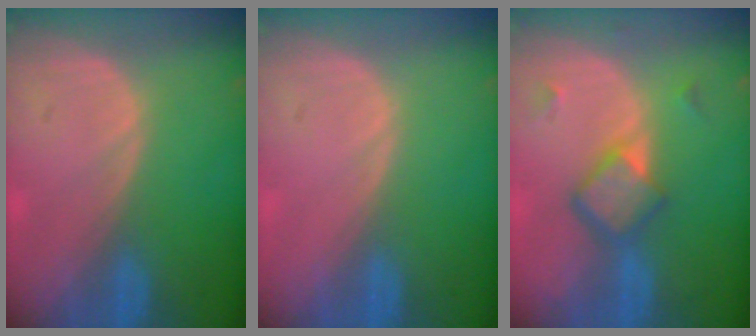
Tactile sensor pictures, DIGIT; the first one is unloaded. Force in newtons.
{"total": 0.0}
{"total": 5.9, "press": 5.1, "slide": 2.9}